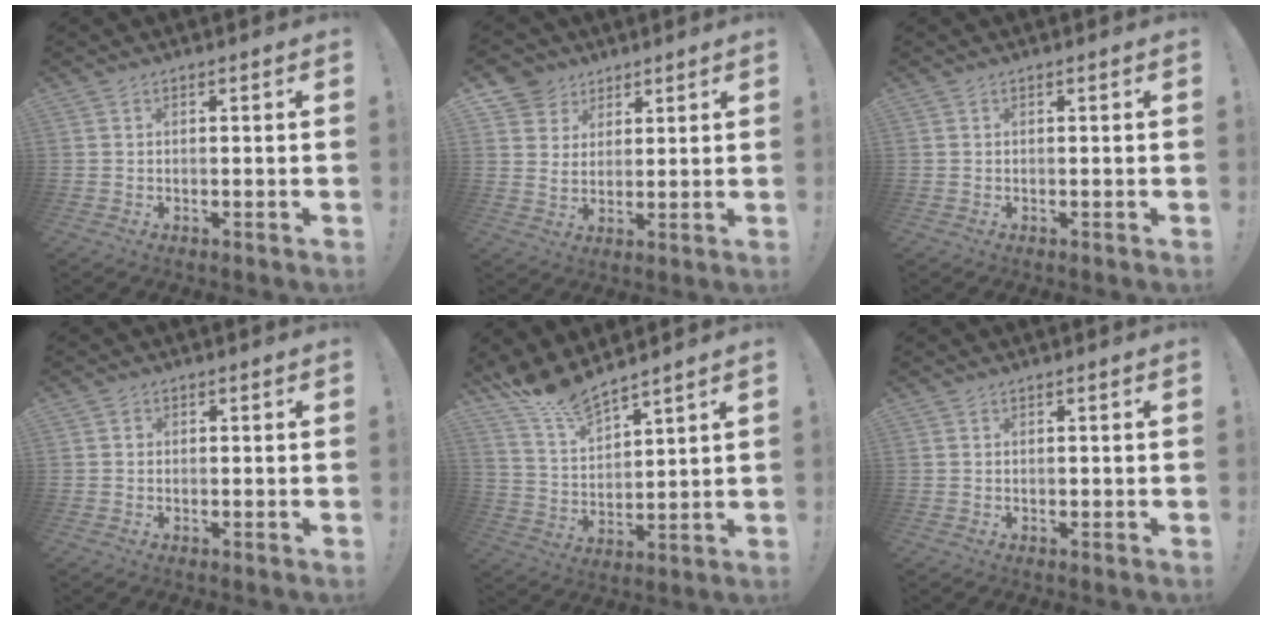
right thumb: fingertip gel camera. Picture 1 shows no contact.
{"total": 6.9, "force": [4.3, 5.3, 0.7], "torque": [-0.010, -0.030, 0.084]}
{"total": 0.0}
{"total": 0.9, "force": [-0.1, 0.8, 0.2], "torque": [-0.003, 0.003, -0.003]}
{"total": 10.3, "force": [9.7, 1.5, 3.2], "torque": [-0.080, -0.068, 0.180]}
{"total": 0.5, "force": [-0.2, 0.5, 0.1], "torque": [-0.008, 0.006, -0.003]}